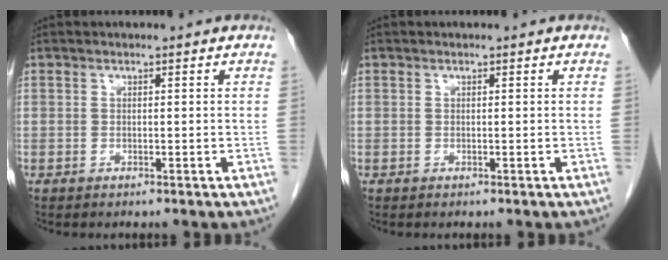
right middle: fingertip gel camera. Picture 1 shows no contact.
{"total": 0.0}